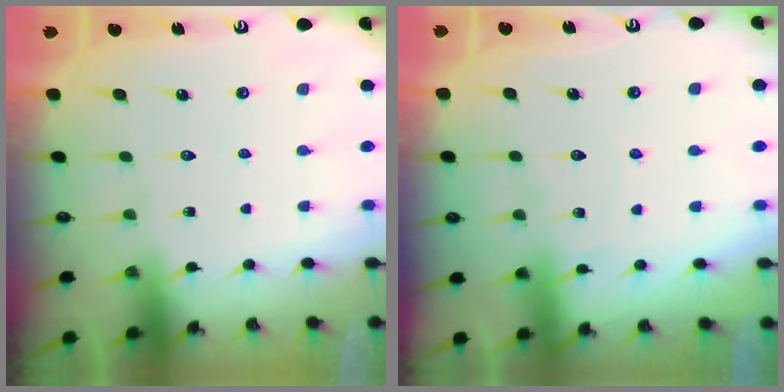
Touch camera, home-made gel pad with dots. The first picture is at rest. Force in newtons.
{"total": 5.4, "press": 5.4, "slide": 0.5}